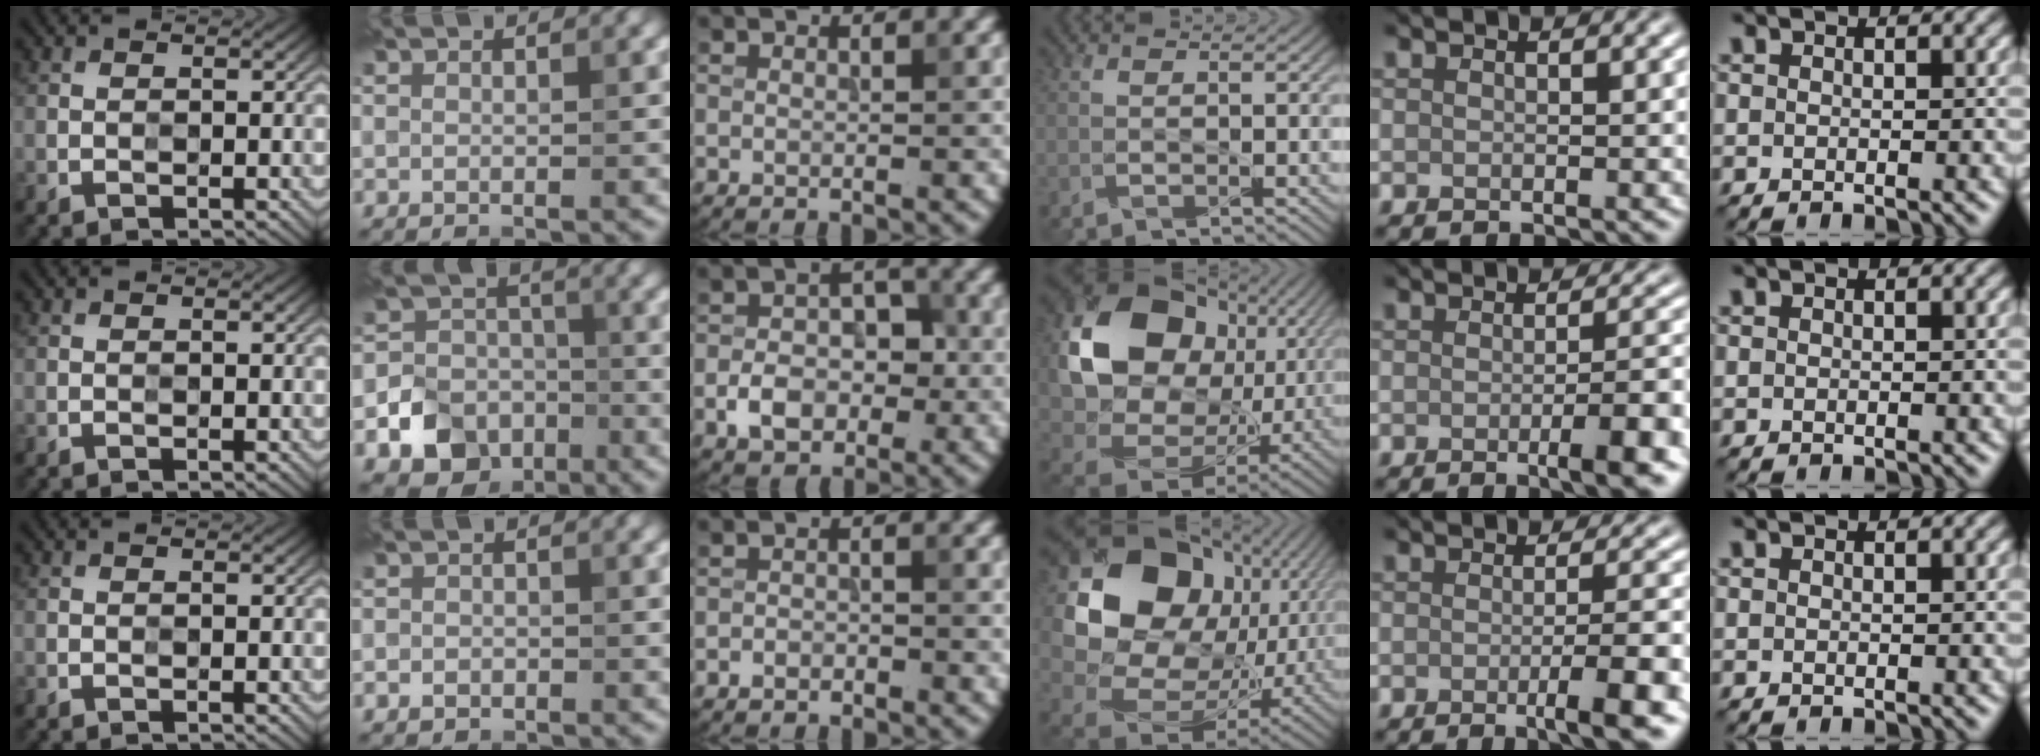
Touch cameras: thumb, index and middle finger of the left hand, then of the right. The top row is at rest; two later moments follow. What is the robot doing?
{"motion": "wipe", "object": "mirror"}